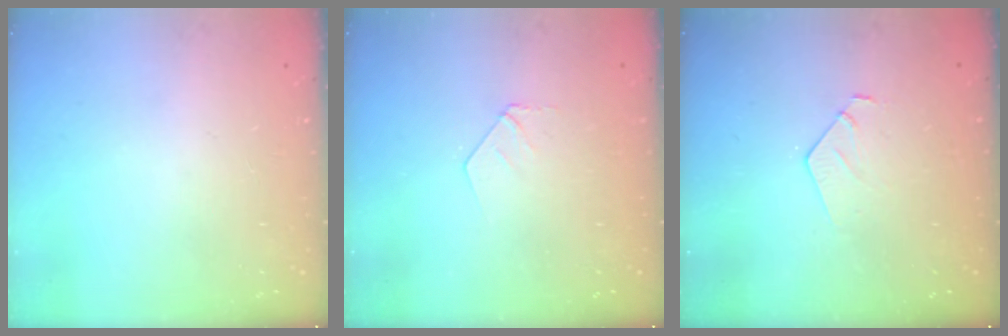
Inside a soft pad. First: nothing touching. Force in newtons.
{"total": 3.4, "press": 3.4, "slide": 0.3}
{"total": 6.0, "press": 6.0, "slide": 0.5}